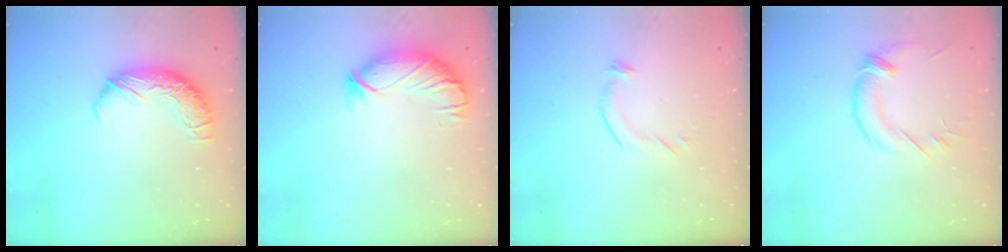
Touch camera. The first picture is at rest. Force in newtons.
{"total": 3.8, "press": 3.3, "slide": 1.9}
{"total": 5.0, "press": 4.9, "slide": 0.9}
{"total": 1.2, "press": 0.3, "slide": 1.1}